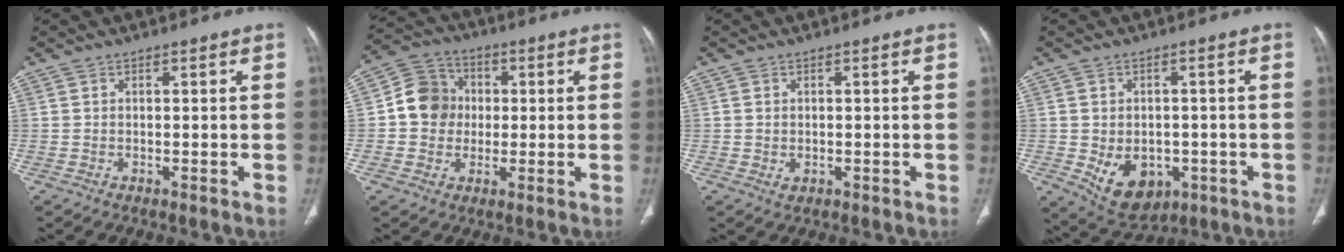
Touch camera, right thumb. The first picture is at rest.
{"total": 9.4, "force": [0.2, 8.6, 3.7], "torque": [-0.037, 0.020, -0.008]}
{"total": 1.2, "force": [-0.1, 1.0, 0.7], "torque": [-0.011, -0.001, 0.002]}
{"total": 10.3, "force": [-3.0, 7.6, 6.3], "torque": [-0.079, 0.007, -0.024]}